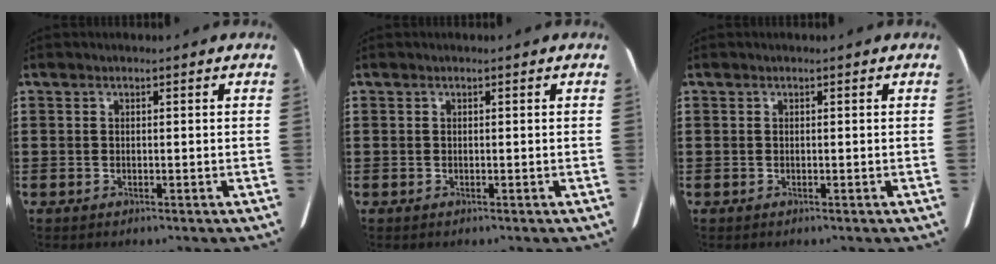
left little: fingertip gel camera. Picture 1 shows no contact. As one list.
[{"total": 0.0}, {"total": 0.0}]